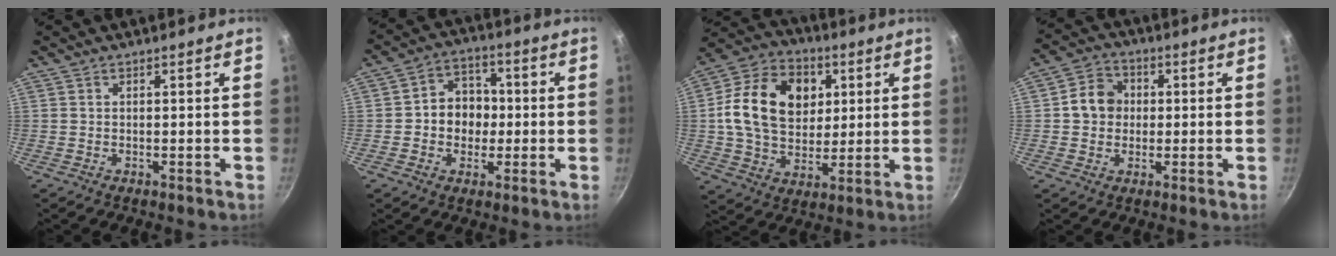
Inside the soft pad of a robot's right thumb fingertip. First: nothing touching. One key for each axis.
{"total": 9.1, "fx": -0.4, "fy": 7.7, "fz": 4.9, "tx": -0.033, "ty": 0.018, "tz": -0.019}
{"total": 19.3, "fx": 4.0, "fy": 14.4, "fz": 12.3, "tx": -0.189, "ty": 0.007, "tz": 0.061}
{"total": 7.2, "fx": 0.5, "fy": 6.3, "fz": 3.4, "tx": -0.027, "ty": 0.013, "tz": -0.006}